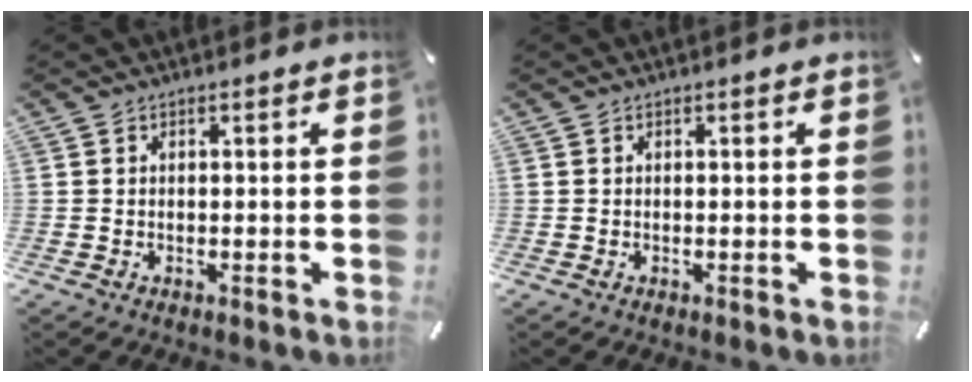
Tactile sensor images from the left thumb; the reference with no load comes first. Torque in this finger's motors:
{"motor_torque": [0.10, 0.12, -0.01, 0.01, -0.01]}